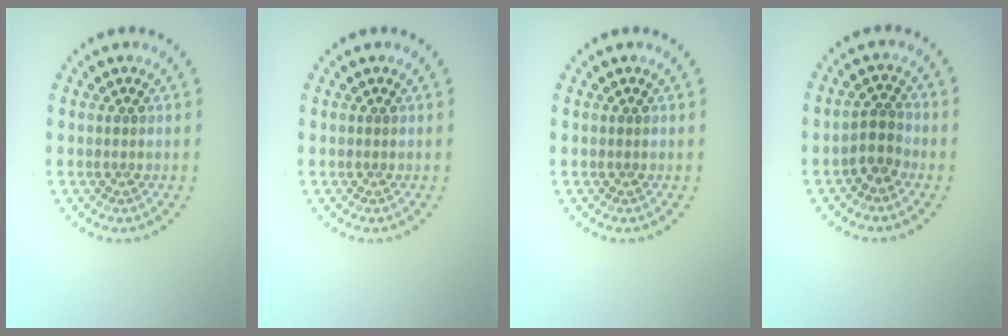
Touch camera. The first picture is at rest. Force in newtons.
{"total": 0.0}
{"total": 0.0}
{"total": 2.0, "press": 1.6, "slide": 1.1}